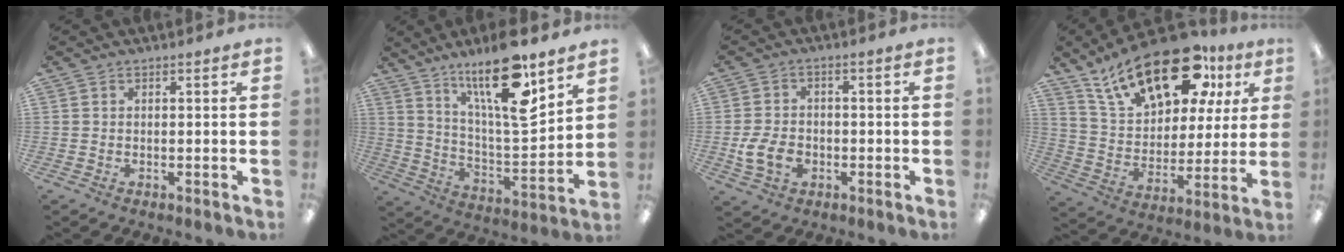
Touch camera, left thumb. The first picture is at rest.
{"total": 18.8, "force": [13.2, 4.6, 12.6], "torque": [-0.217, -0.074, 0.214]}
{"total": 7.2, "force": [-2.1, 5.2, 4.4], "torque": [-0.087, 0.009, -0.039]}
{"total": 23.3, "force": [14.8, 10.9, 14.3], "torque": [-0.240, -0.065, 0.257]}